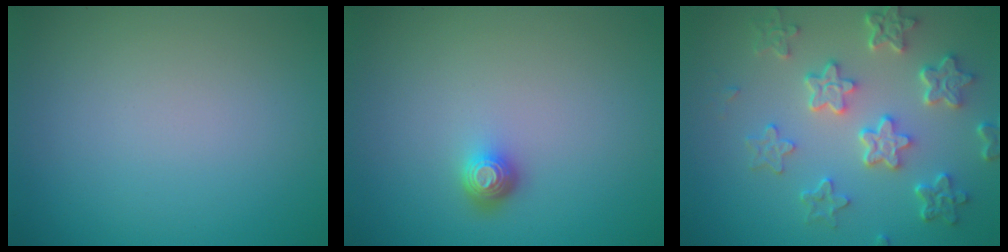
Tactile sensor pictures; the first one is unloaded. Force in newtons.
{"total": 1.7, "press": 1.3, "slide": 1.1}
{"total": 6.2, "press": 4.6, "slide": 4.2}